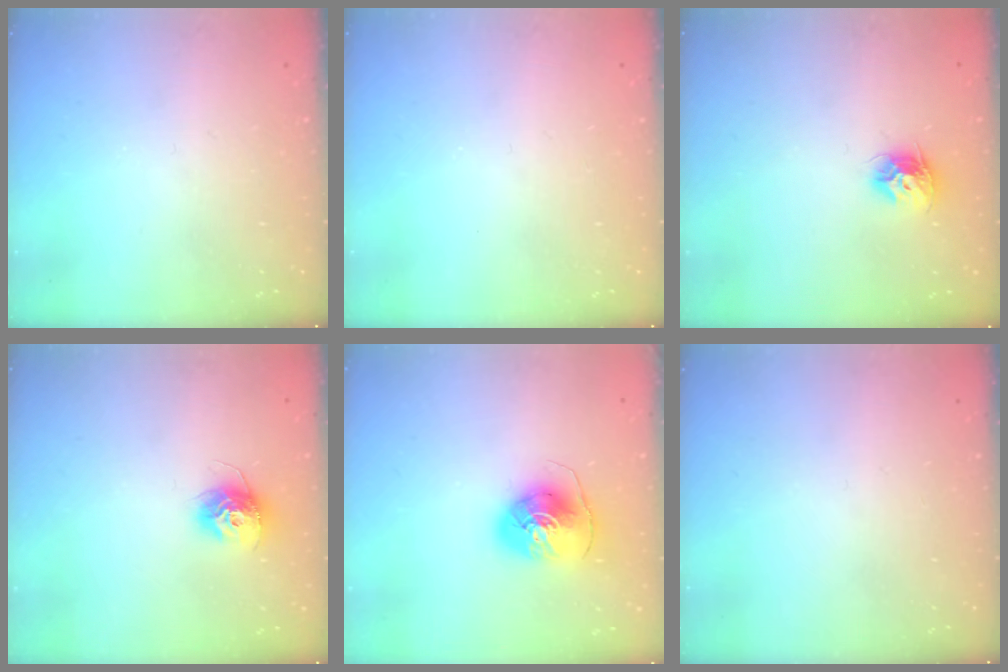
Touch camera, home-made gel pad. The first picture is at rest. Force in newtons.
{"total": 0.0}
{"total": 8.9, "press": 8.9, "slide": 0.1}
{"total": 11.0, "press": 11.0, "slide": 0.8}
{"total": 9.5, "press": 9.4, "slide": 1.3}
{"total": 0.0}